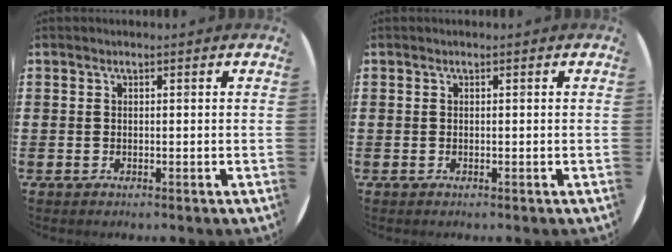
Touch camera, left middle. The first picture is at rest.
{"total": 0.0}